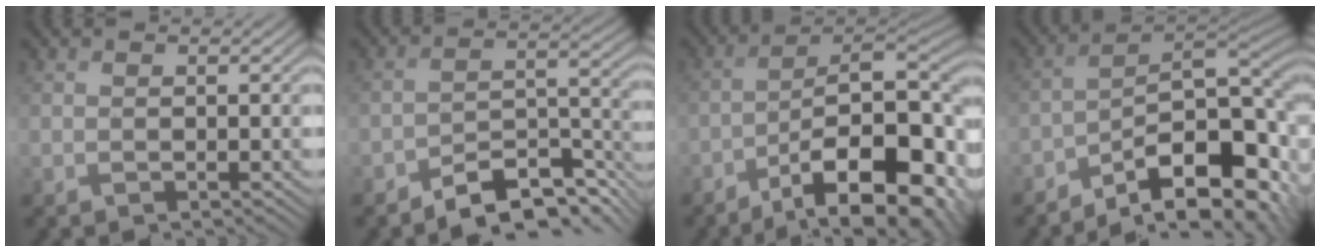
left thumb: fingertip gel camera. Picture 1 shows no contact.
{"total": 8.2, "force": [-6.3, 2.6, 4.6], "torque": [-0.068, 0.001, -0.116]}
{"total": 18.7, "force": [-10.4, 7.5, 13.6], "torque": [-0.175, -0.010, -0.153]}
{"total": 15.3, "force": [-7.8, 6.2, 11.6], "torque": [-0.161, -0.015, -0.134]}